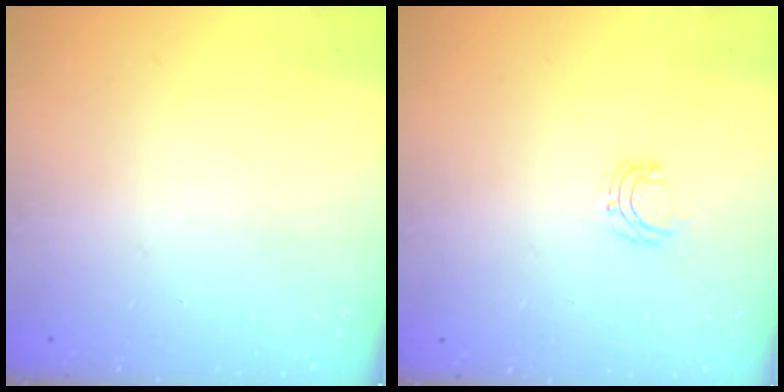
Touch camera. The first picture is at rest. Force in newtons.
{"total": 4.3, "press": 4.3, "slide": 0.3}